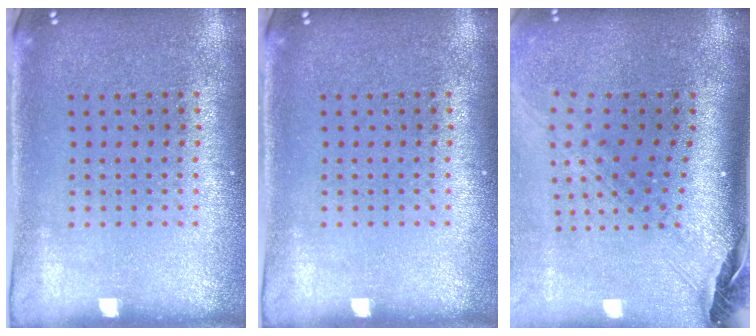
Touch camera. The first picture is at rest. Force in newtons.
{"total": 0.0}
{"total": 2.9, "press": 2.1, "slide": 2.0}